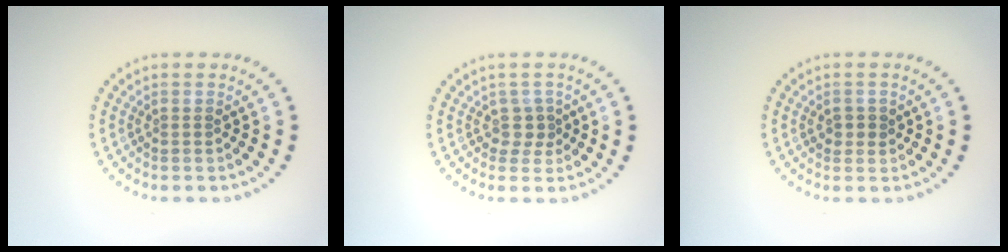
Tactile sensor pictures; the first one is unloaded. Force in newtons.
{"total": 1.6, "press": 1.1, "slide": 1.1}
{"total": 1.3, "press": 1.2, "slide": 0.5}